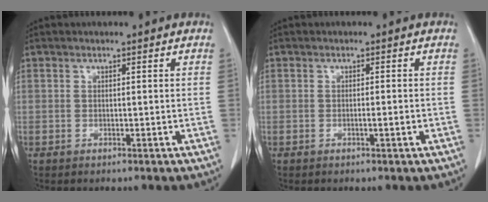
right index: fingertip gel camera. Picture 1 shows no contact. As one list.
[{"total": 1.1, "force": [-0.3, 0.0, 1.0], "torque": [-0.014, 0.002, -0.002]}]